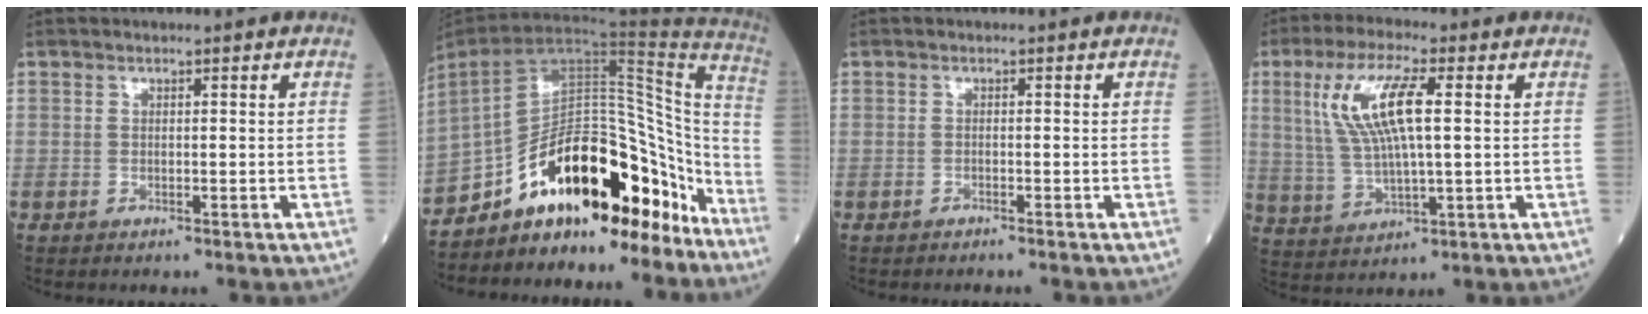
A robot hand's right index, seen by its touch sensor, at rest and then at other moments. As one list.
[{"total": 21.7, "force": [-16.3, 7.8, 12.0], "torque": [-0.163, 0.048, -0.253]}, {"total": 0.7, "force": [-0.5, -0.2, 0.3], "torque": [-0.009, -0.002, -0.009]}, {"total": 10.9, "force": [2.7, 2.1, 10.3], "torque": [-0.222, 0.012, 0.056]}]